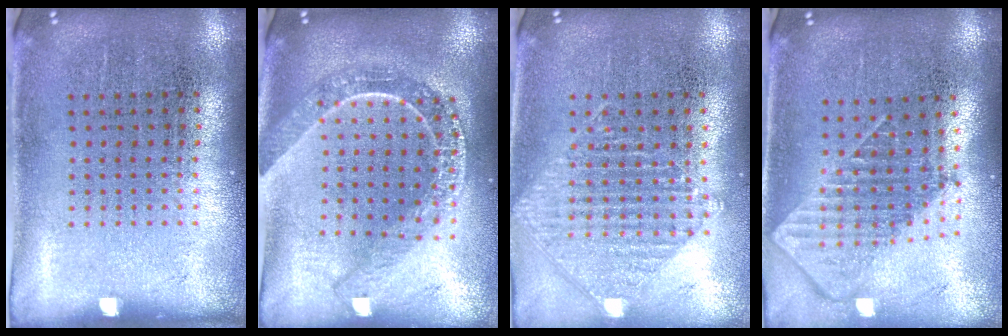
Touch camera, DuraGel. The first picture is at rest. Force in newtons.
{"total": 2.2, "press": 1.9, "slide": 1.1}
{"total": 1.0, "press": 1.0, "slide": 0.1}
{"total": 1.9, "press": 1.5, "slide": 1.2}